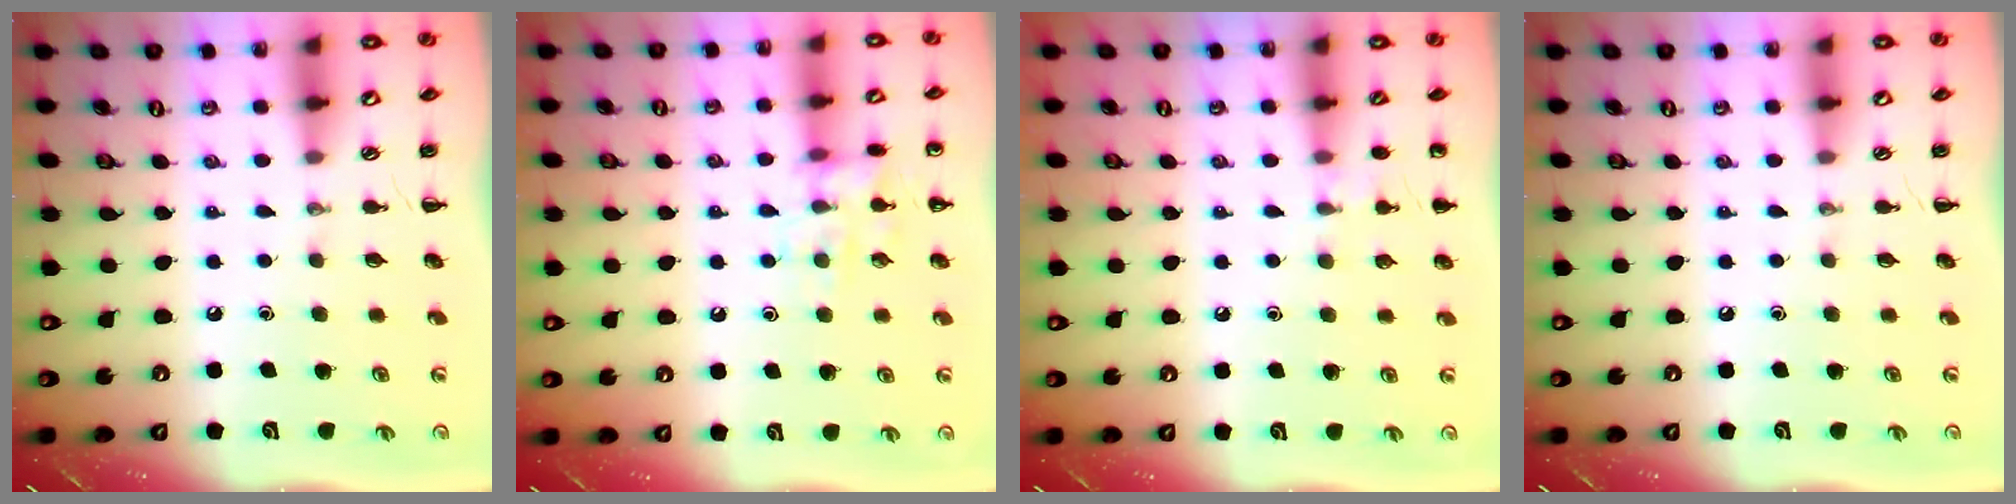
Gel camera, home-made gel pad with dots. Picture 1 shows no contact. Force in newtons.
{"total": 11.5, "press": 11.4, "slide": 0.6}
{"total": 6.8, "press": 6.6, "slide": 1.8}
{"total": 0.0}